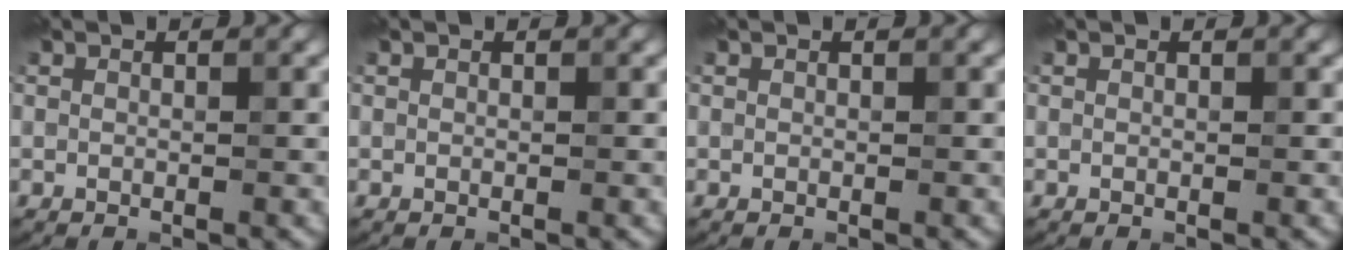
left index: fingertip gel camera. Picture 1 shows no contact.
{"total": 0.0}
{"total": 0.0}
{"total": 0.0}